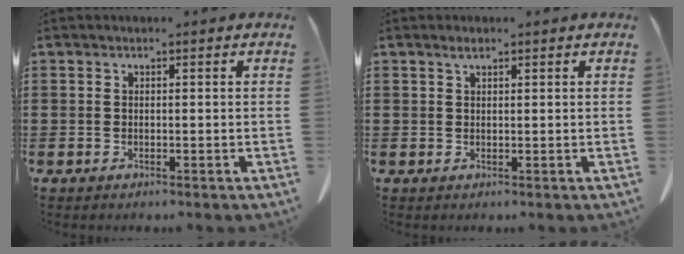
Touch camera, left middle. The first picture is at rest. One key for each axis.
{"total": 1.2, "fx": 0.8, "fy": 0.3, "fz": 0.8, "tx": -0.017, "ty": 0.000, "tz": 0.015}